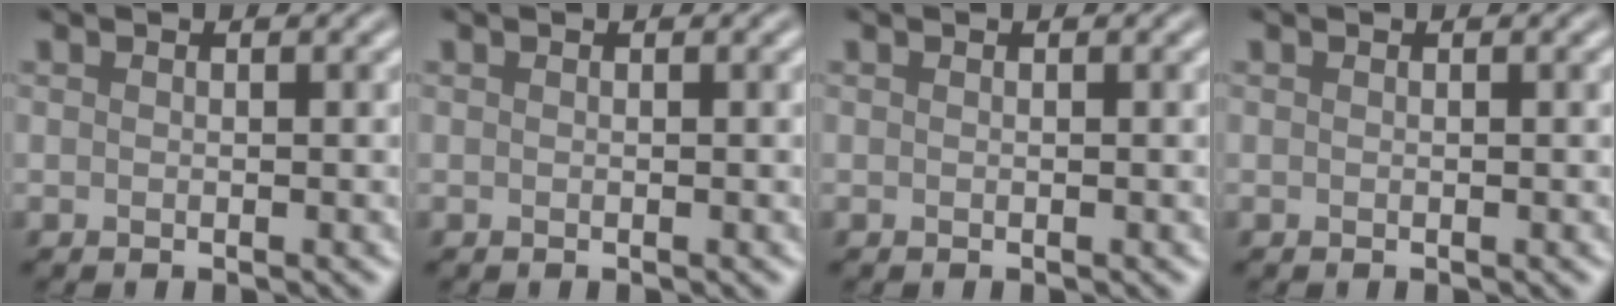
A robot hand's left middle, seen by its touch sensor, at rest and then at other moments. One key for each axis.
{"total": 0.0}
{"total": 0.0}
{"total": 0.0}